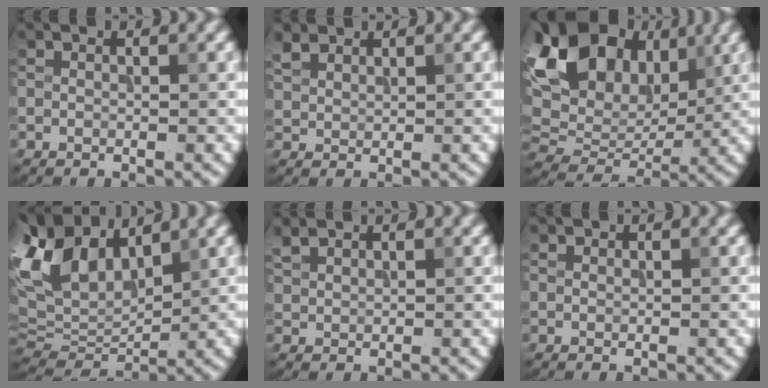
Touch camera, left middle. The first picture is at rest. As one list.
[{"total": 2.0, "force": [1.7, 0.9, 0.5], "torque": [-0.021, 0.012, 0.041]}, {"total": 15.9, "force": [6.2, 10.4, 10.3], "torque": [-0.214, 0.058, 0.110]}, {"total": 10.7, "force": [5.7, 6.3, 6.5], "torque": [-0.168, 0.034, 0.106]}, {"total": 1.5, "force": [1.4, 0.5, 0.4], "torque": [-0.015, 0.010, 0.036]}, {"total": 0.5, "force": [0.5, 0.2, -0.1], "torque": [0.004, 0.003, 0.009]}]